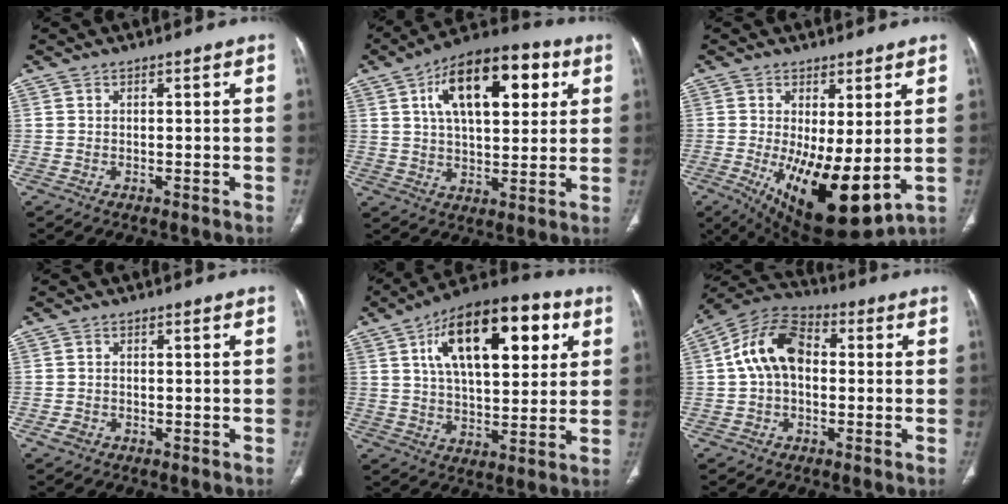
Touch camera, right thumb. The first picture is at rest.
{"total": 19.6, "force": [6.7, 9.7, 15.6], "torque": [-0.213, 0.002, 0.102]}
{"total": 15.7, "force": [-1.9, 6.0, 14.4], "torque": [-0.239, -0.034, -0.007]}
{"total": 1.7, "force": [-0.8, 1.3, 0.7], "torque": [-0.013, 0.006, -0.013]}
{"total": 22.7, "force": [8.0, 10.9, 18.2], "torque": [-0.257, 0.001, 0.124]}
{"total": 12.1, "force": [1.0, 8.0, 9.0], "torque": [-0.161, 0.033, 0.004]}